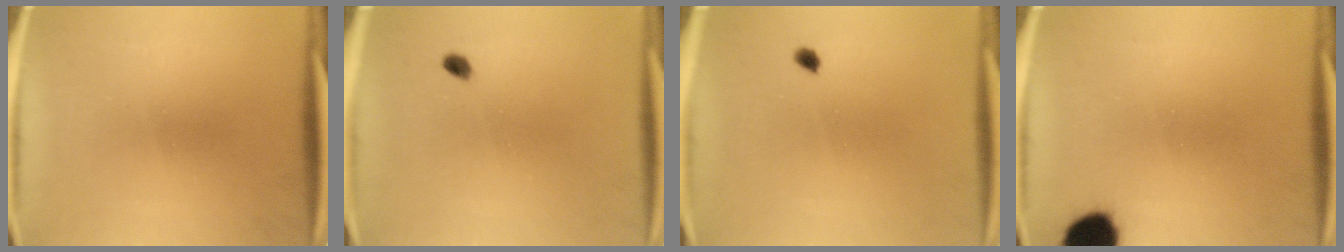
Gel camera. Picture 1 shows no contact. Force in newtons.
{"total": 2.0}
{"total": 1.1}
{"total": 9.4}